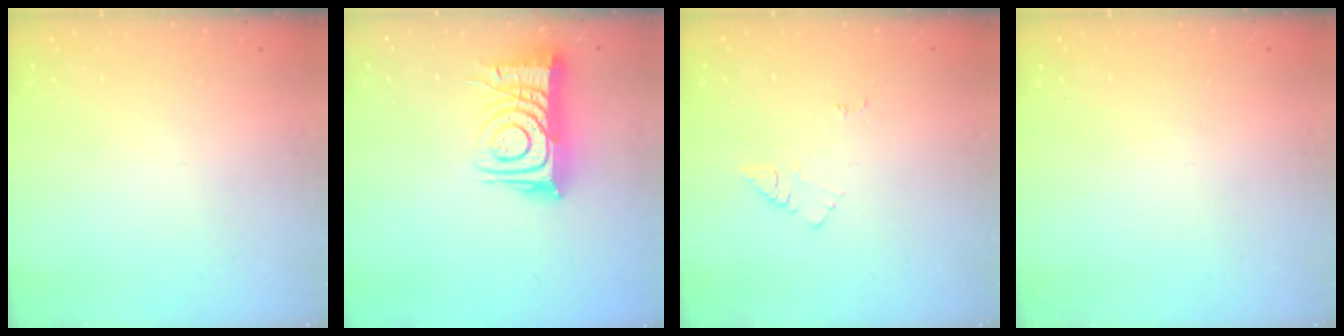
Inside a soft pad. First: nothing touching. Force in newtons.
{"total": 14.3, "press": 14.2, "slide": 1.6}
{"total": 6.2, "press": 6.2, "slide": 0.8}
{"total": 2.8, "press": 2.8, "slide": 0.4}